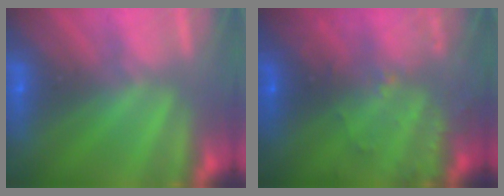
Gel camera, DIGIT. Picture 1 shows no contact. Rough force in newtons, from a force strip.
{"total": 7.3}